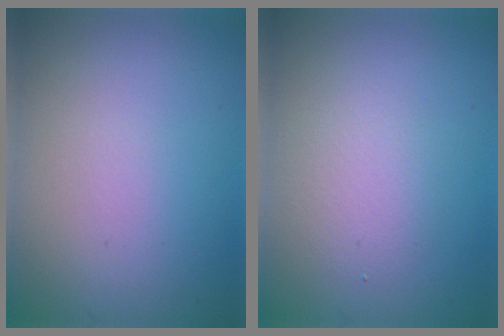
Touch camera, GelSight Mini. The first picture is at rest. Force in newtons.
{"total": 2.2, "press": 2.2, "slide": 0.3}